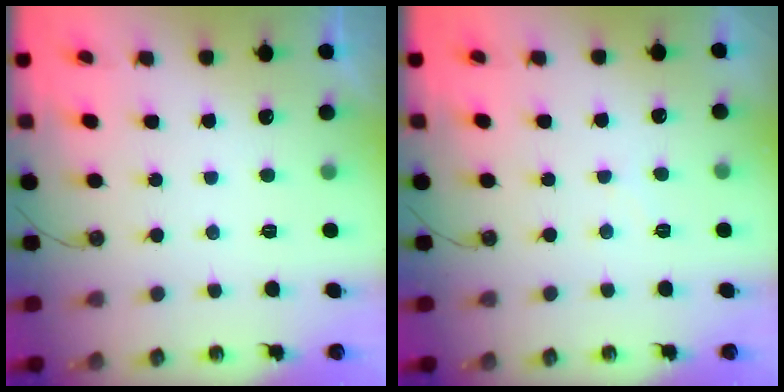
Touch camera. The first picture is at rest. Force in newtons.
{"total": 3.6, "press": 3.5, "slide": 0.6}